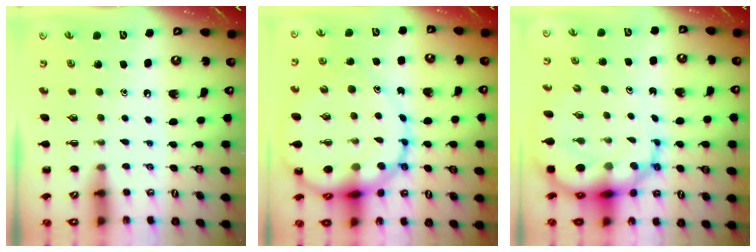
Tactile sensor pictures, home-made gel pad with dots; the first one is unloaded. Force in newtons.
{"total": 19.0, "press": 18.6, "slide": 3.5}
{"total": 13.6, "press": 13.2, "slide": 3.6}